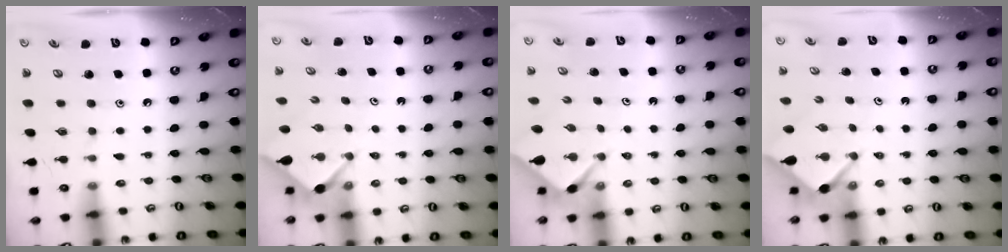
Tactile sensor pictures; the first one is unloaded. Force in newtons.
{"total": 2.5, "press": 2.5, "slide": 0.3}
{"total": 2.8, "press": 2.8, "slide": 0.4}
{"total": 2.4, "press": 2.4, "slide": 0.1}